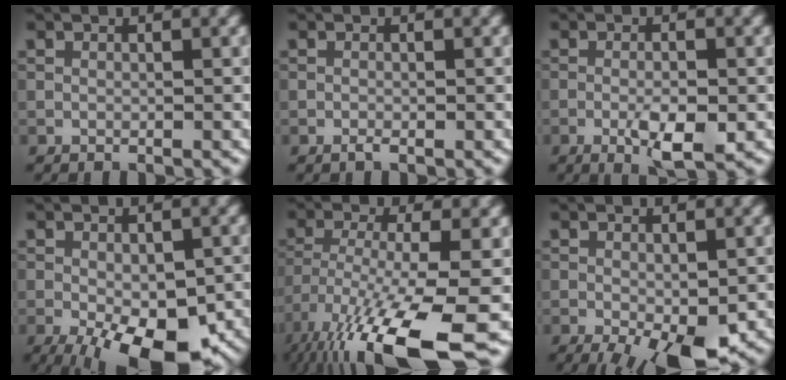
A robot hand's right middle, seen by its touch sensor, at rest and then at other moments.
{"total": 0.6, "force": [-0.3, 0.1, 0.5], "torque": [-0.010, 0.002, -0.005]}
{"total": 3.8, "force": [-1.4, 1.0, 3.4], "torque": [-0.060, -0.001, -0.023]}
{"total": 11.9, "force": [-5.6, 5.3, 9.1], "torque": [-0.137, -0.041, -0.070]}
{"total": 14.3, "force": [-8.2, 3.3, 11.3], "torque": [-0.230, -0.032, -0.131]}
{"total": 7.4, "force": [-3.7, 2.5, 5.9], "torque": [-0.088, -0.018, -0.044]}